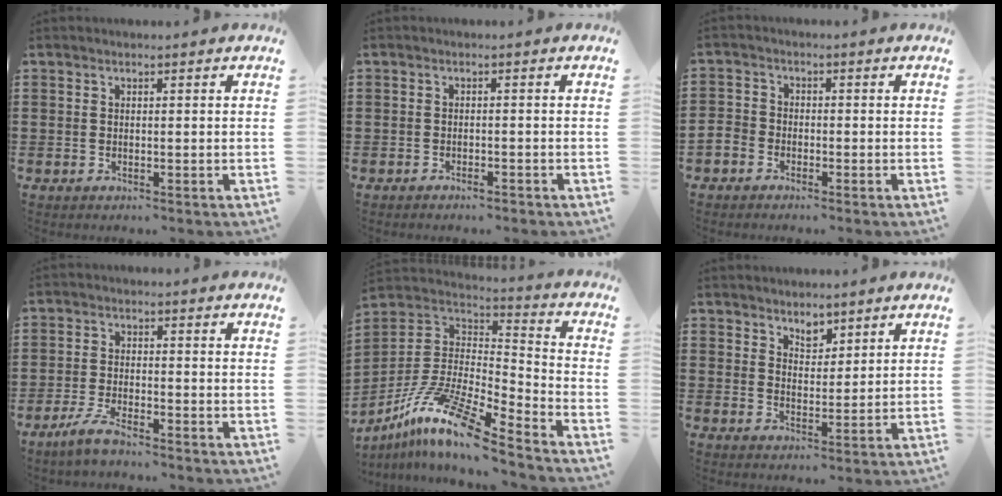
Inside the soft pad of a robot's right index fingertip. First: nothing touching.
{"total": 1.2, "force": [-1.1, 0.1, 0.3], "torque": [-0.010, -0.001, -0.022]}
{"total": 2.5, "force": [-2.0, 1.5, 0.2], "torque": [-0.019, 0.001, -0.047]}
{"total": 3.7, "force": [-3.1, 0.4, 2.0], "torque": [-0.055, -0.003, -0.065]}
{"total": 13.2, "force": [-9.7, 1.8, 8.7], "torque": [-0.181, 0.008, -0.195]}
{"total": 3.5, "force": [2.9, 1.8, 0.5], "torque": [-0.022, 0.004, 0.055]}